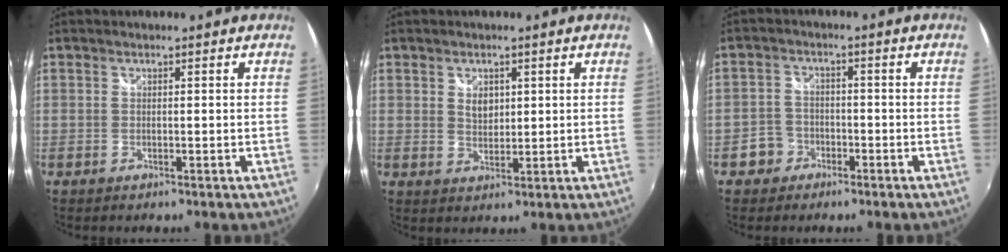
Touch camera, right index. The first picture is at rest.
{"total": 3.2, "force": [1.1, 2.2, 1.9], "torque": [-0.028, 0.002, 0.019]}
{"total": 4.4, "force": [-2.4, 3.6, 0.4], "torque": [-0.013, 0.012, -0.045]}